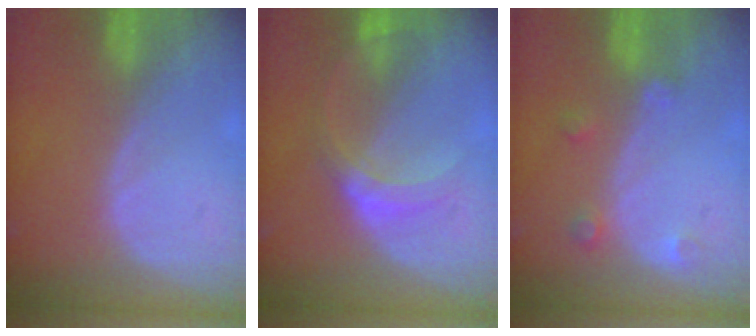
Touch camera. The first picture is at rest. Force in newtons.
{"total": 5.3, "press": 5.0, "slide": 1.8}
{"total": 2.6, "press": 2.5, "slide": 0.5}